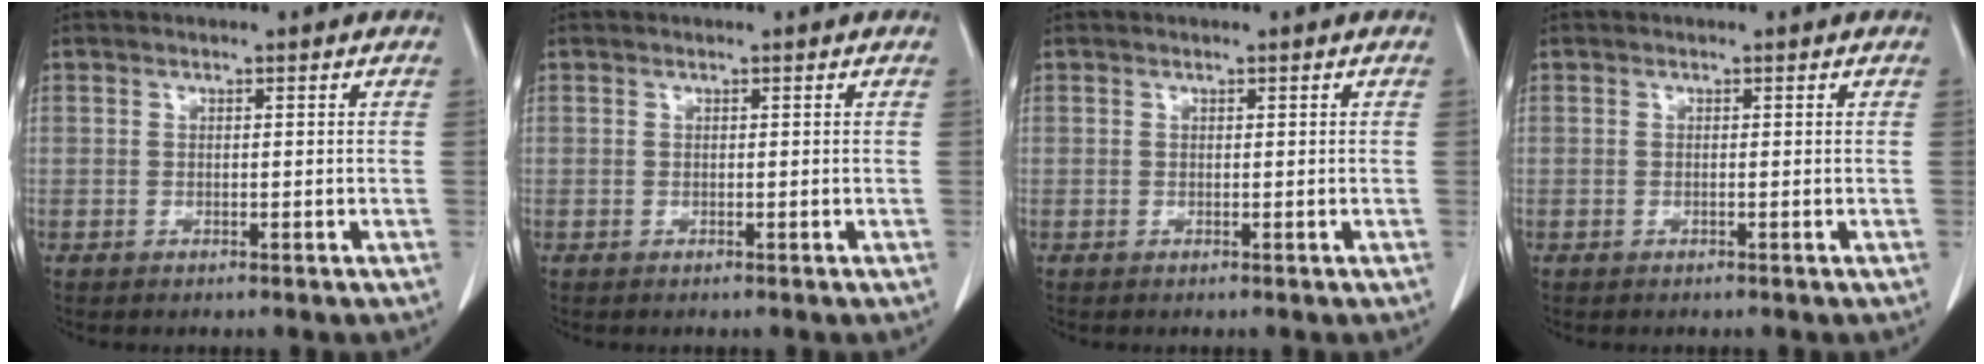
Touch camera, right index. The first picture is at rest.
{"total": 0.0}
{"total": 0.0}
{"total": 0.0}